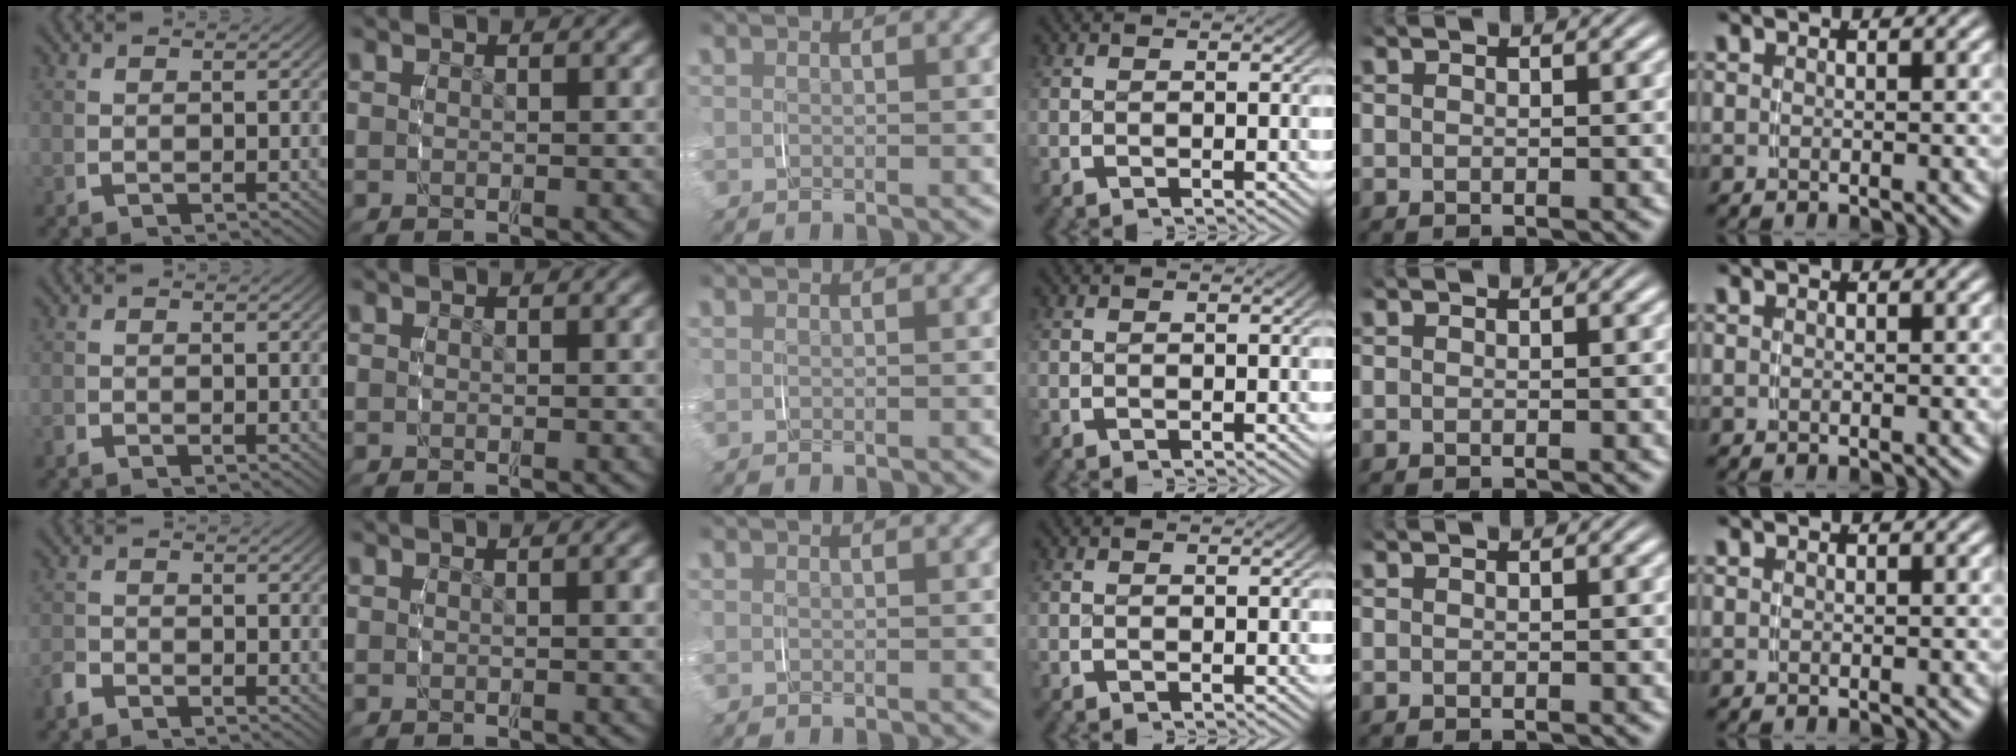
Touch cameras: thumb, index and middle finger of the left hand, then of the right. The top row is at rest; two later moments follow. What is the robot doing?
{"motion": "grasp_and_lifting", "object": "lipstick"}